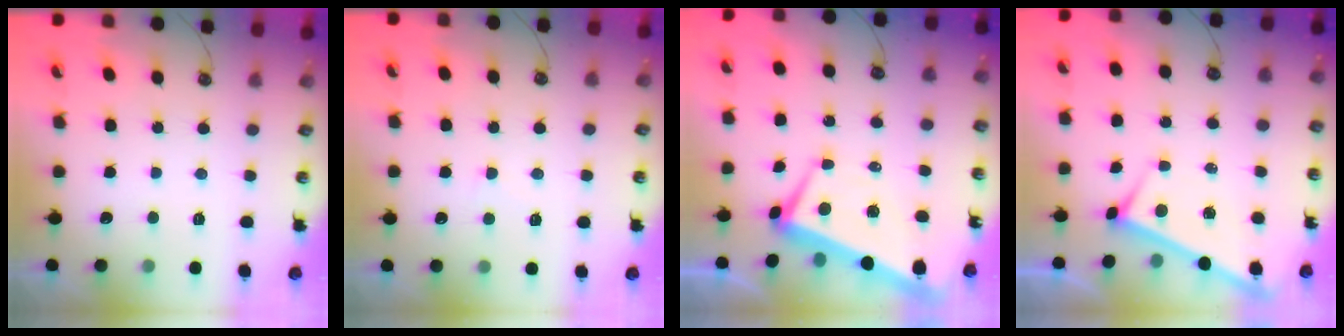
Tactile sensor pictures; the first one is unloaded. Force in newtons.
{"total": 5.4, "press": 5.4, "slide": 0.6}
{"total": 2.0, "press": 1.6, "slide": 1.2}
{"total": 3.0, "press": 3.0, "slide": 0.2}